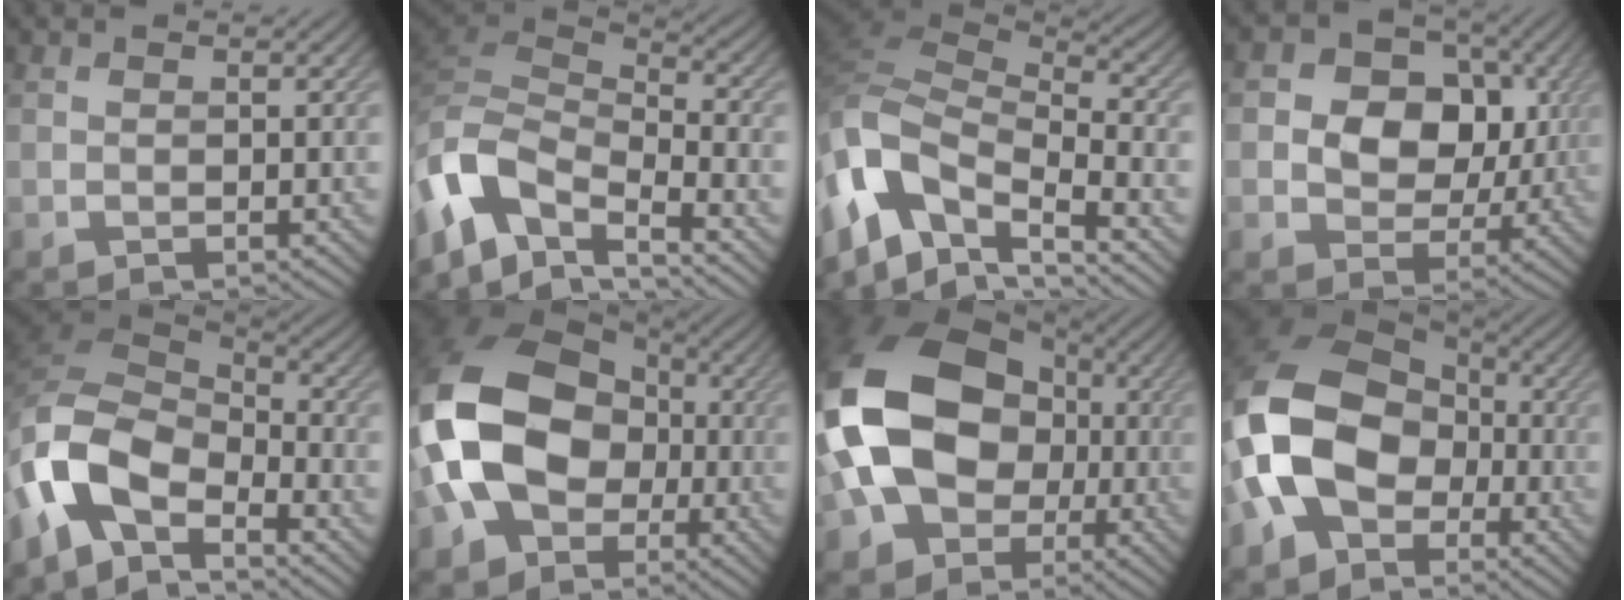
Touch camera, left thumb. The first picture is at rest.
{"total": 10.6, "force": [-6.1, 4.9, 7.1], "torque": [-0.169, -0.014, -0.129]}
{"total": 12.5, "force": [-4.0, 6.5, 9.8], "torque": [-0.246, -0.008, -0.077]}
{"total": 9.6, "force": [1.3, 7.7, 5.6], "torque": [-0.100, 0.000, 0.006]}
{"total": 11.6, "force": [-7.0, 5.5, 7.4], "torque": [-0.165, -0.011, -0.151]}
{"total": 17.0, "force": [-2.1, 12.6, 11.2], "torque": [-0.256, -0.007, -0.040]}
{"total": 18.8, "force": [-1.0, 14.2, 12.3], "torque": [-0.273, -0.008, -0.016]}
{"total": 14.6, "force": [-3.4, 10.6, 9.5], "torque": [-0.222, -0.012, -0.075]}